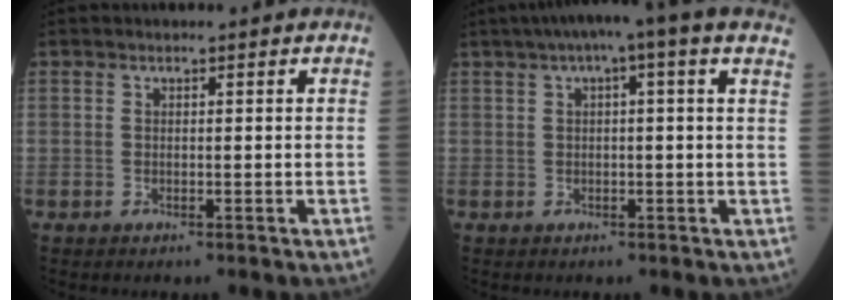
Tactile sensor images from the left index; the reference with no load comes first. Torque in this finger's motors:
{"motor_torque": [1.00, -1.14, 0.44, 0.06]}